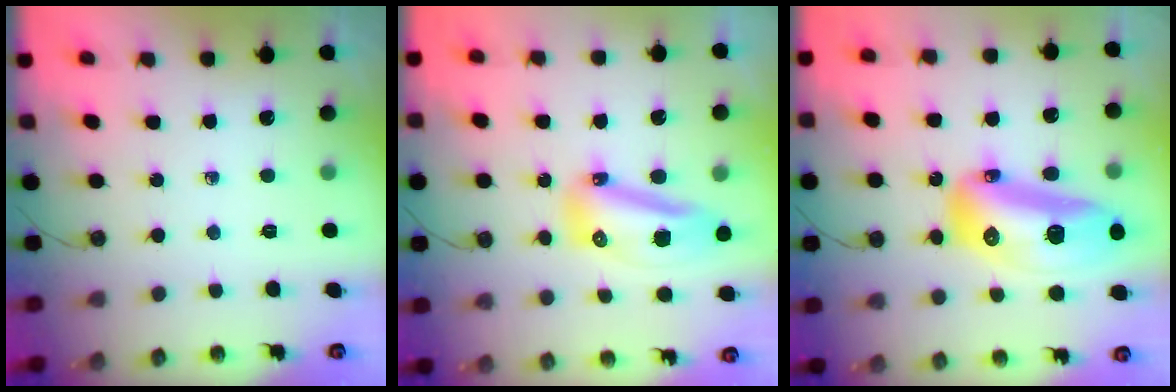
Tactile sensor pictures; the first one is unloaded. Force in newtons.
{"total": 13.9, "press": 13.8, "slide": 1.8}
{"total": 21.7, "press": 21.5, "slide": 3.2}